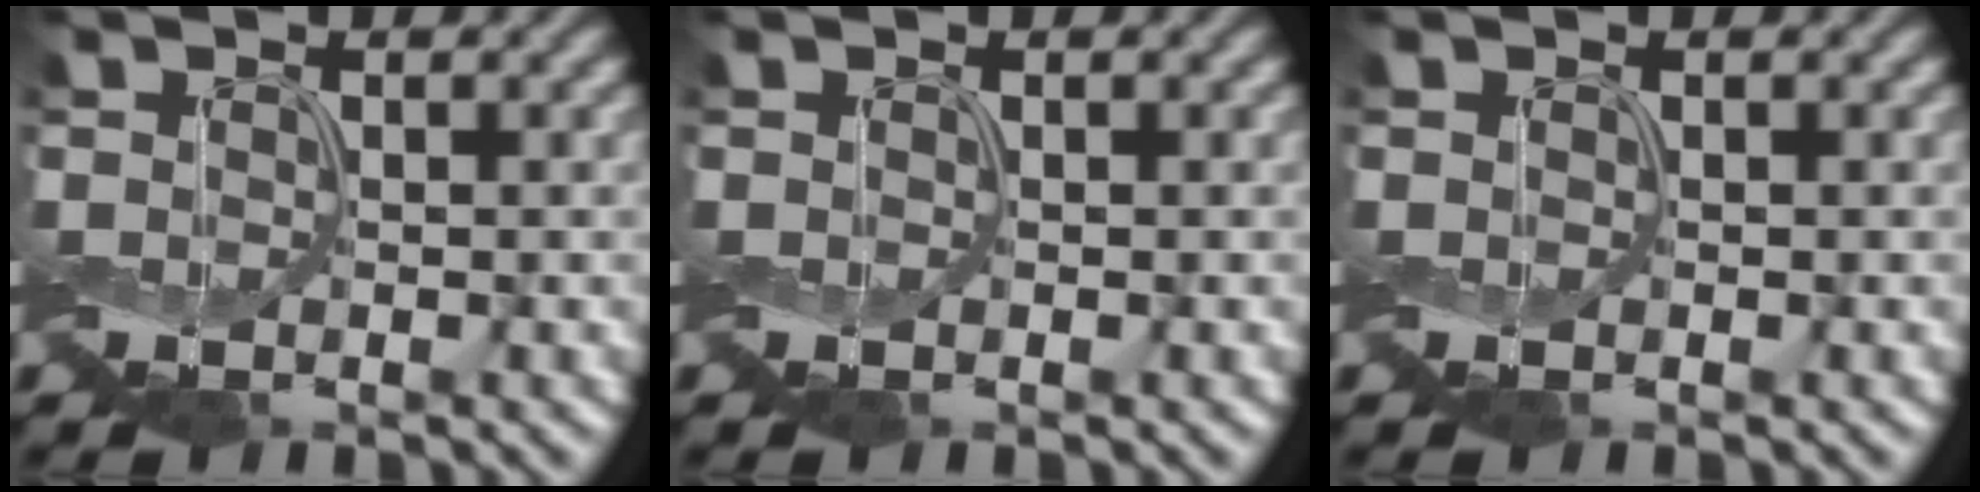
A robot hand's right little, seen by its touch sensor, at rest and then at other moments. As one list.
[{"total": 0.0}, {"total": 0.0}]